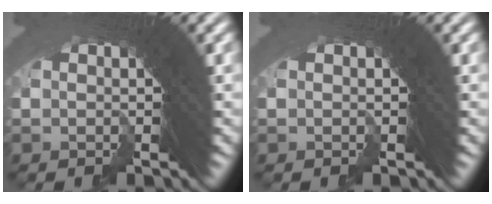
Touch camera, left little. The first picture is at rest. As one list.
[{"total": 0.0}]